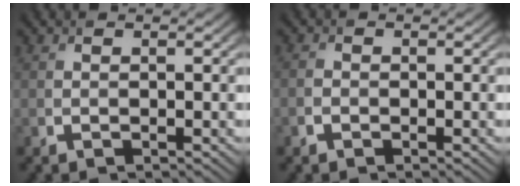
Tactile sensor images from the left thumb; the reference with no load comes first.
{"total": 1.3, "force": [-0.8, 0.9, 0.5], "torque": [-0.008, 0.000, -0.022]}